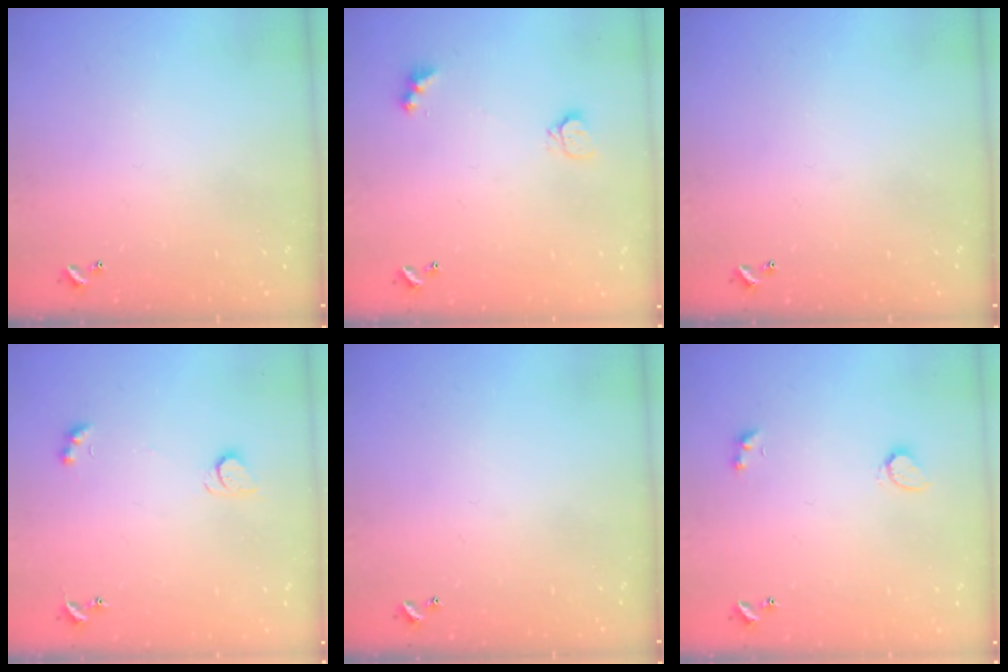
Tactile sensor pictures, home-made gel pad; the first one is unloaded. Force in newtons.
{"total": 3.7, "press": 3.7, "slide": 0.5}
{"total": 0.0}
{"total": 4.4, "press": 4.3, "slide": 0.7}
{"total": 0.0}
{"total": 2.4, "press": 2.4, "slide": 0.5}